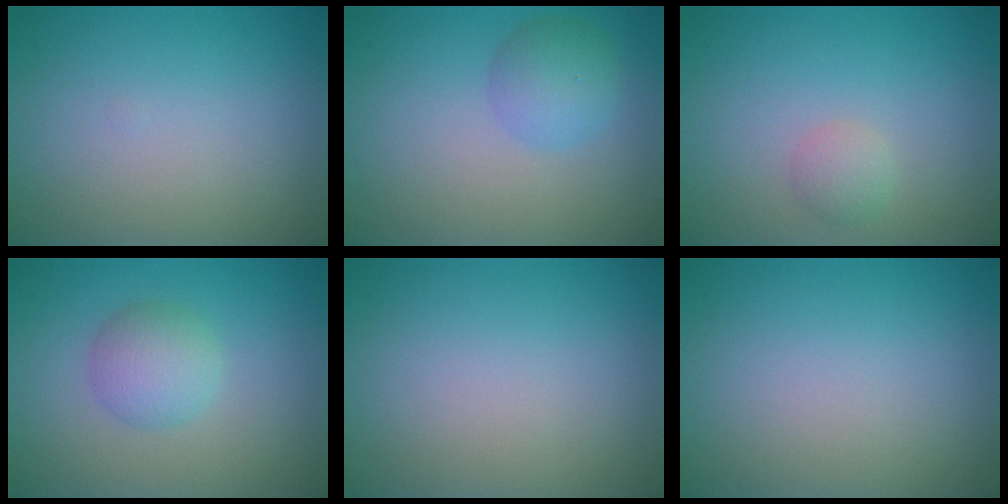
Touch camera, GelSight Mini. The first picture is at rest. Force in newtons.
{"total": 2.9, "press": 2.9, "slide": 0.1}
{"total": 1.4, "press": 1.4, "slide": 0.1}
{"total": 3.0, "press": 3.0, "slide": 0.1}
{"total": 0.0}
{"total": 0.0}